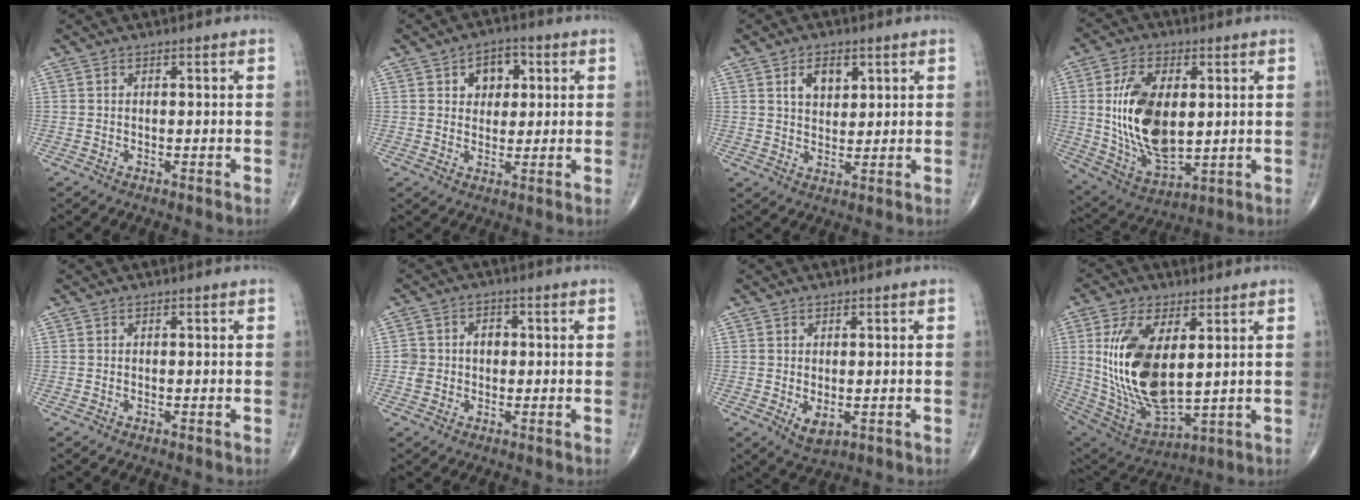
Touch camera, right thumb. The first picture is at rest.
{"total": 6.4, "force": [2.1, 4.7, 3.9], "torque": [-0.022, -0.002, 0.026]}
{"total": 5.7, "force": [2.5, 3.5, 3.7], "torque": [-0.041, -0.014, 0.043]}
{"total": 17.4, "force": [1.9, 9.4, 14.5], "torque": [-0.263, -0.017, 0.048]}
{"total": 0.0}
{"total": 4.4, "force": [0.1, 3.8, 2.2], "torque": [-0.020, 0.013, 0.002]}
{"total": 3.6, "force": [-0.6, 2.0, 2.9], "torque": [-0.042, -0.008, 0.002]}
{"total": 20.0, "force": [3.2, 9.6, 17.2], "torque": [-0.339, -0.025, 0.078]}